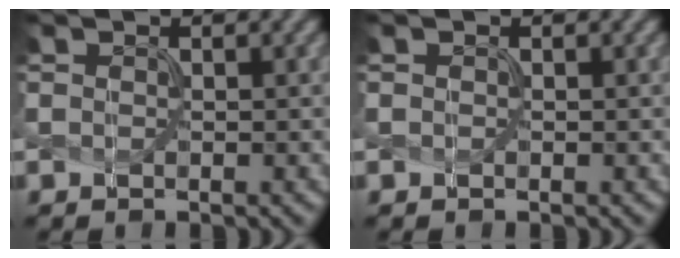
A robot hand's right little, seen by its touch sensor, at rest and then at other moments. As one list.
[{"total": 0.0}]